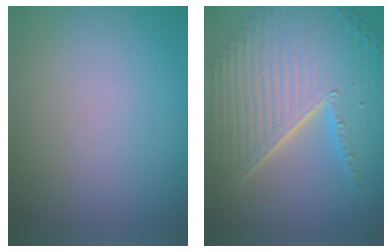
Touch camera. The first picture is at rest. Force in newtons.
{"total": 10.8, "press": 7.3, "slide": 8.0}